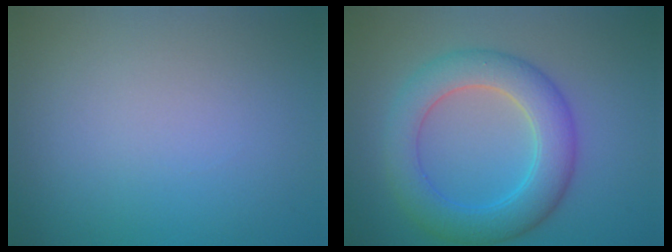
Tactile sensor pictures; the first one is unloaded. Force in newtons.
{"total": 6.3, "press": 6.3, "slide": 0.2}